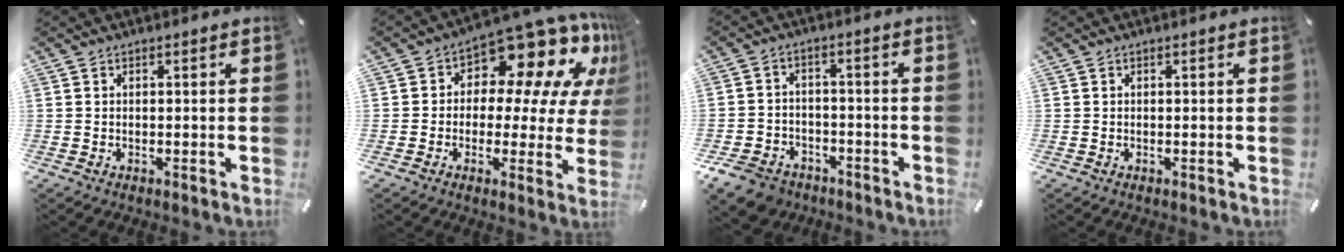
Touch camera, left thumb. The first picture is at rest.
{"total": 14.1, "force": [8.7, 7.5, 8.3], "torque": [-0.119, -0.080, 0.146]}
{"total": 8.3, "force": [-5.7, 5.4, 2.7], "torque": [-0.062, 0.035, -0.109]}
{"total": 0.0}